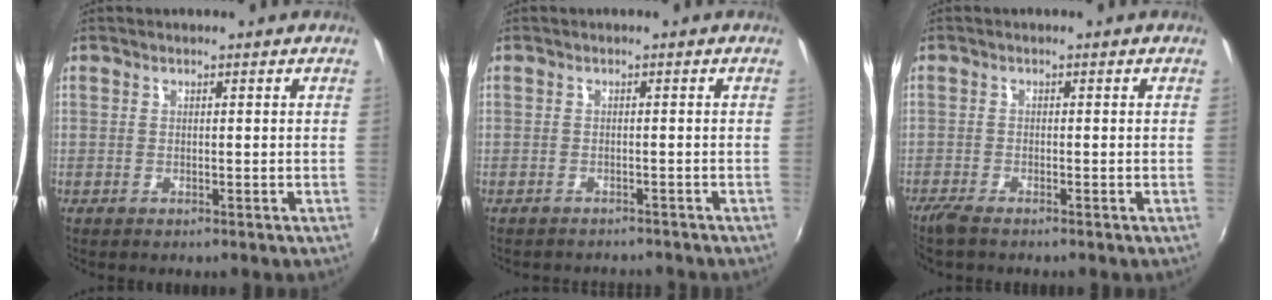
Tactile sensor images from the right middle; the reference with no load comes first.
{"total": 2.7, "force": [-2.7, 0.5, 0.2], "torque": [-0.008, -0.004, -0.038]}
{"total": 2.6, "force": [-2.2, 0.4, 1.4], "torque": [-0.036, -0.009, -0.046]}